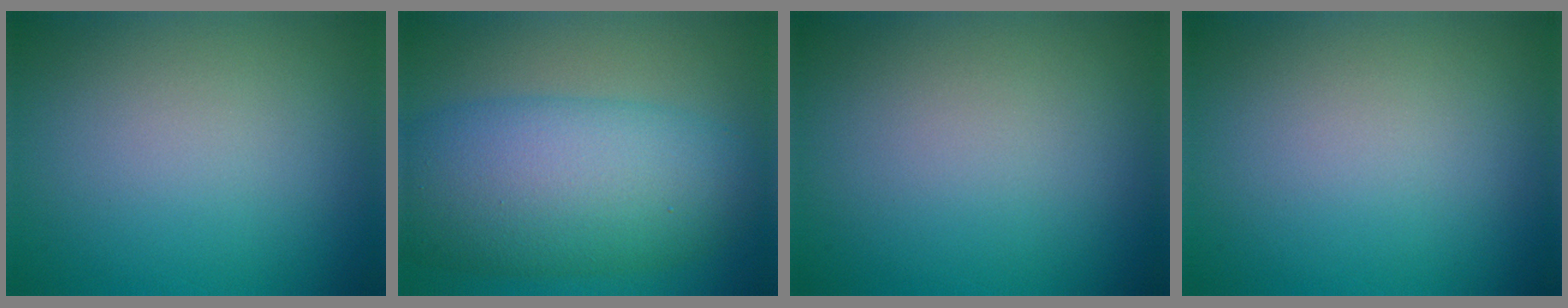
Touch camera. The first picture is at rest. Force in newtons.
{"total": 9.9, "press": 9.9, "slide": 0.2}
{"total": 0.0}
{"total": 0.0}